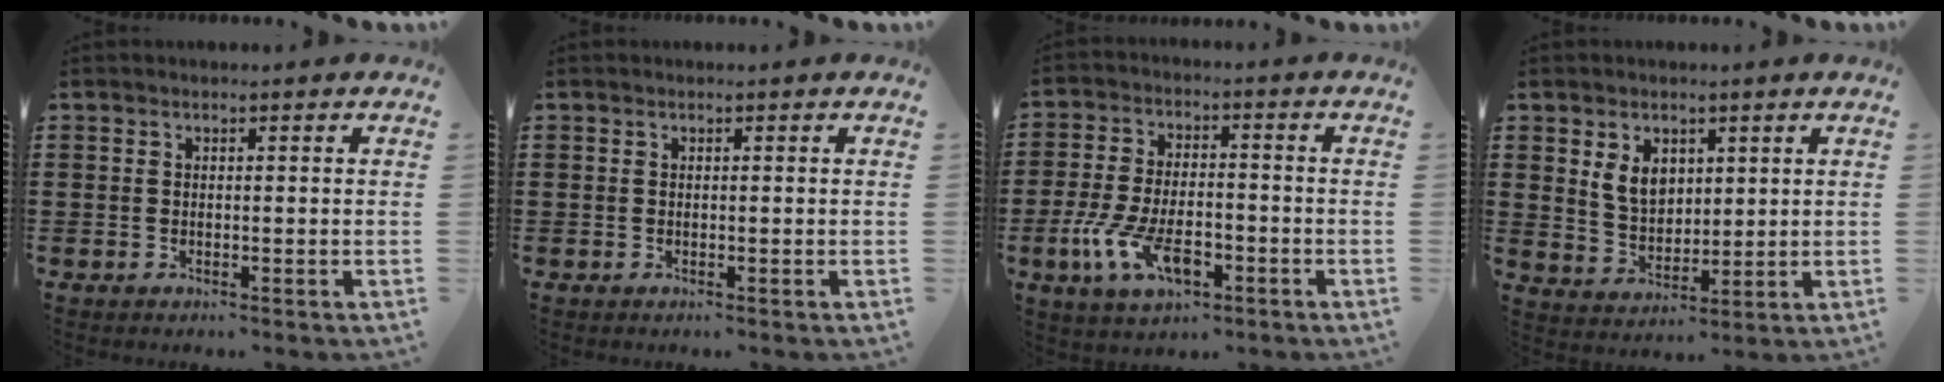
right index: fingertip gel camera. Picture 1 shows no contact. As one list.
[{"total": 0.0}, {"total": 9.2, "force": [-4.2, 4.4, 7.0], "torque": [-0.159, -0.002, -0.077]}, {"total": 5.5, "force": [2.1, 4.0, 3.1], "torque": [-0.074, 0.007, 0.033]}]